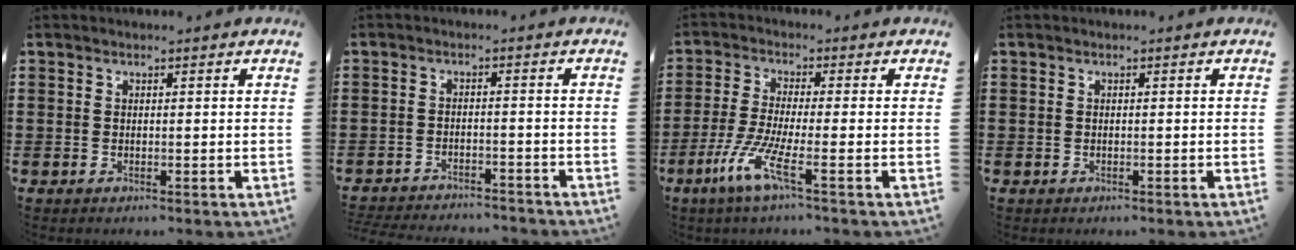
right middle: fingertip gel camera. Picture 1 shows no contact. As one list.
[{"total": 3.3, "force": [-3.2, 0.2, 0.1], "torque": [-0.006, 0.000, -0.068]}, {"total": 7.0, "force": [-3.4, 0.4, 6.1], "torque": [-0.141, -0.018, -0.069]}, {"total": 0.0}]